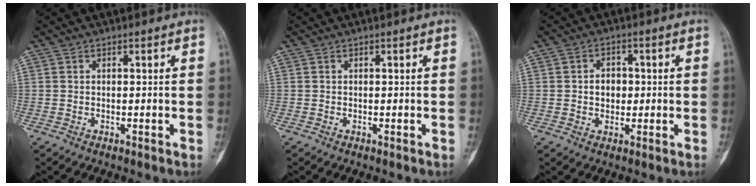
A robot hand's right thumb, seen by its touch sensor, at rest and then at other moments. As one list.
[{"total": 0.0}, {"total": 4.2, "force": [0.1, 3.3, 2.6], "torque": [-0.014, 0.006, 0.000]}]